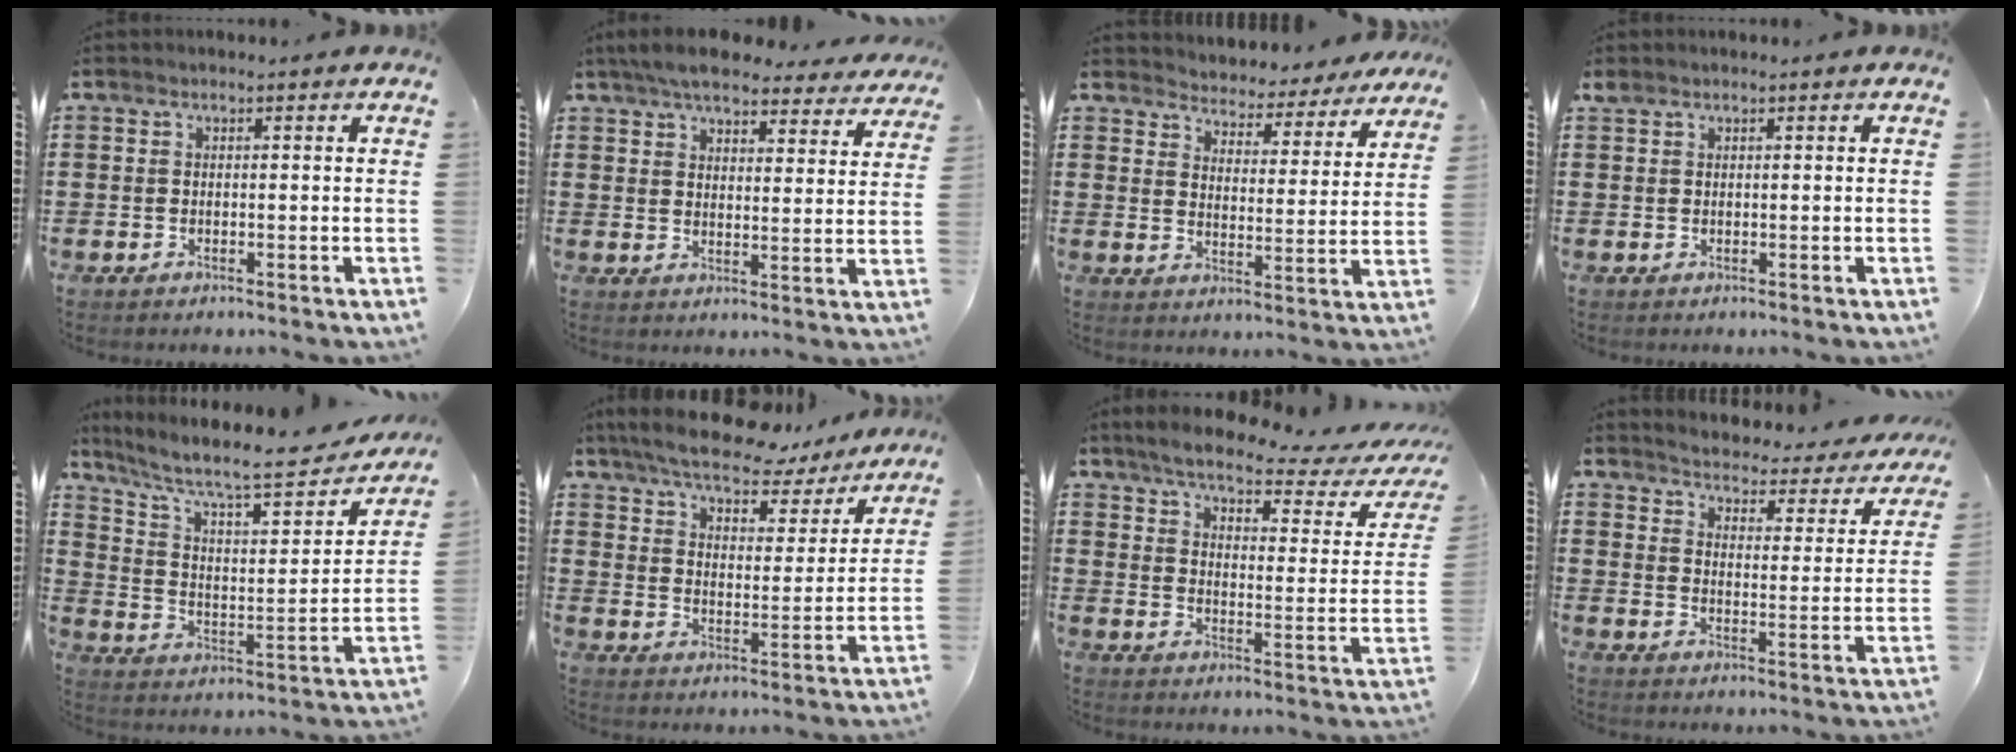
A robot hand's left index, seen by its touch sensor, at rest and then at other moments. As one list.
[{"total": 6.6, "force": [6.0, 1.2, 2.4], "torque": [-0.061, -0.021, 0.107]}, {"total": 3.9, "force": [3.9, 0.3, -0.4], "torque": [-0.020, -0.036, 0.062]}, {"total": 0.7, "force": [0.5, 0.4, 0.4], "torque": [-0.010, 0.003, 0.010]}, {"total": 9.5, "force": [7.3, 1.7, 5.8], "torque": [-0.124, -0.052, 0.117]}, {"total": 7.5, "force": [7.0, 1.2, 2.4], "torque": [-0.080, -0.039, 0.122]}, {"total": 5.4, "force": [4.6, 0.3, 3.0], "torque": [-0.081, -0.028, 0.072]}, {"total": 2.7, "force": [2.7, -0.1, 0.4], "torque": [-0.028, -0.032, 0.036]}]